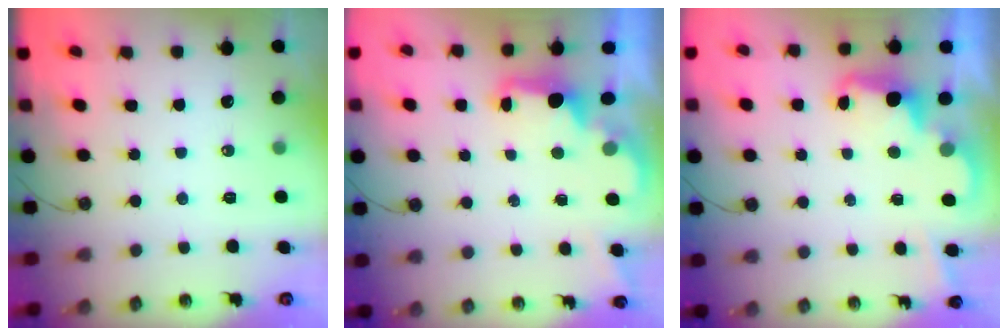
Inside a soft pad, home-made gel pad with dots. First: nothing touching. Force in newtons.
{"total": 2.3, "press": 2.2, "slide": 0.7}
{"total": 2.5, "press": 2.4, "slide": 0.6}